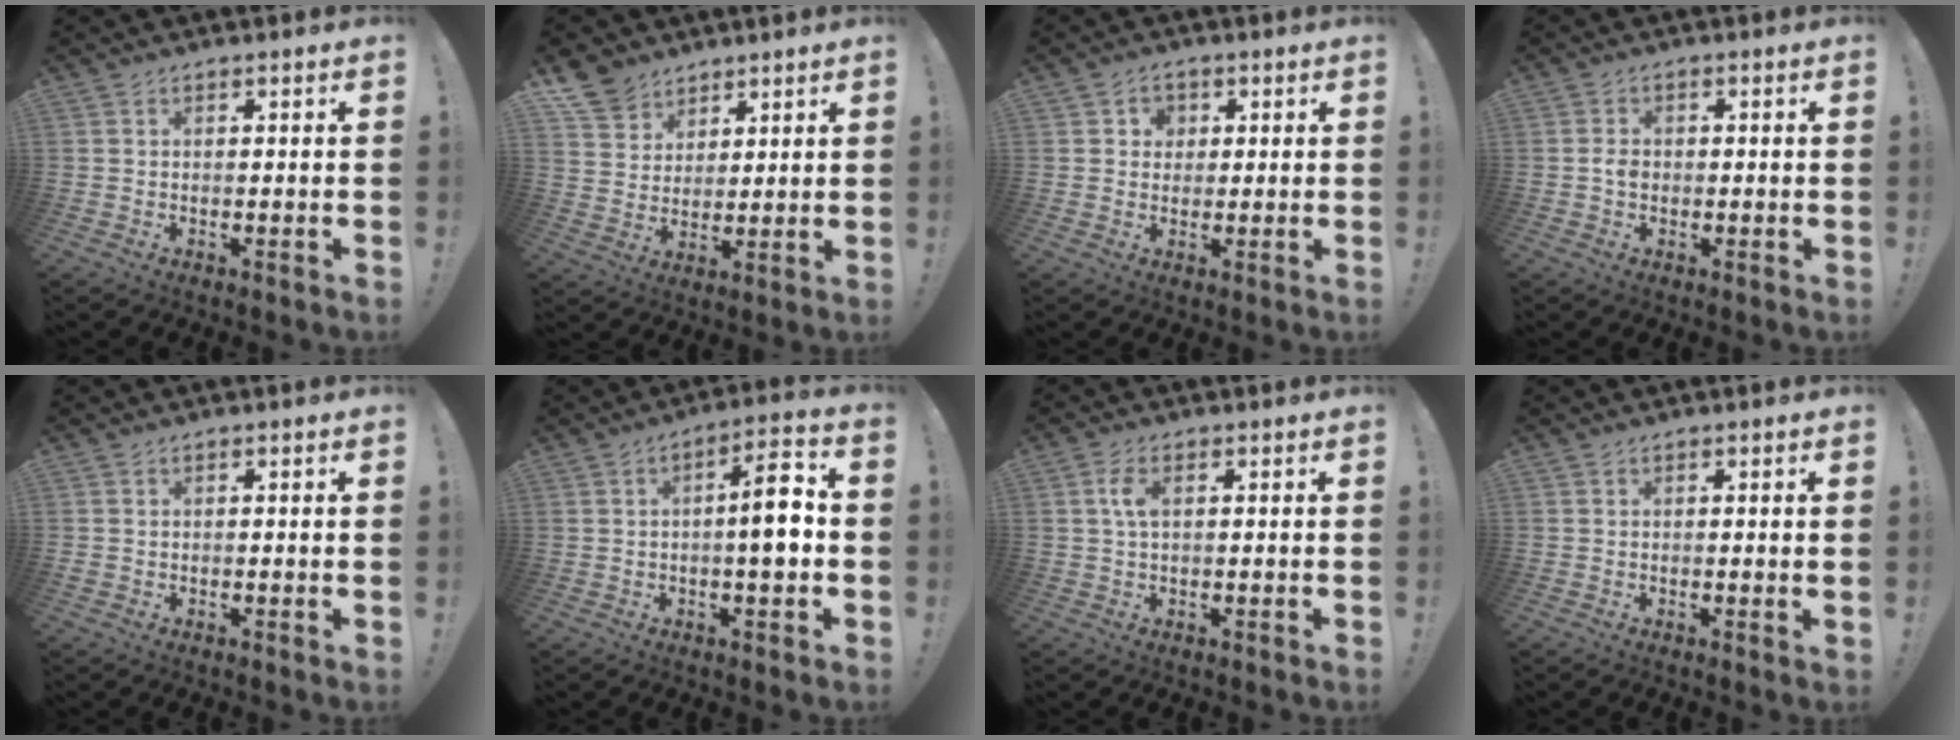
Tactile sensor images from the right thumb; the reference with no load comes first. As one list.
[{"total": 9.7, "force": [7.1, 6.3, 1.8], "torque": [-0.035, -0.050, 0.141]}, {"total": 3.9, "force": [0.9, 3.6, 1.1], "torque": [-0.009, -0.001, 0.015]}, {"total": 2.4, "force": [-0.6, 1.8, 1.5], "torque": [-0.023, 0.005, -0.012]}, {"total": 0.5, "force": [-0.1, 0.5, 0.2], "torque": [-0.007, 0.002, -0.002]}, {"total": 9.9, "force": [-0.6, 3.1, 9.4], "torque": [-0.131, 0.008, -0.016]}, {"total": 4.3, "force": [0.9, 2.2, 3.6], "torque": [-0.078, 0.005, 0.012]}, {"total": 1.1, "force": [0.4, -0.1, 1.0], "torque": [-0.013, -0.002, 0.005]}]